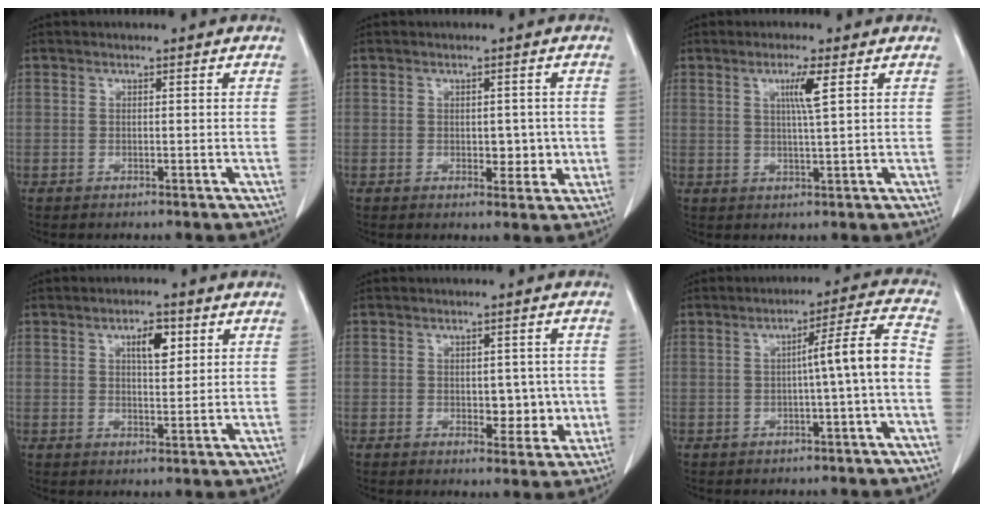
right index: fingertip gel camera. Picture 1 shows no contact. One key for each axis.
{"total": 3.6, "fx": -0.3, "fy": 2.2, "fz": 2.9, "tx": -0.025, "ty": 0.000, "tz": 0.002}
{"total": 4.0, "fx": 1.5, "fy": -0.5, "fz": 3.7, "tx": -0.070, "ty": -0.004, "tz": 0.026}
{"total": 4.6, "fx": 2.0, "fy": 1.7, "fz": 3.8, "tx": -0.062, "ty": 0.002, "tz": 0.032}
{"total": 4.9, "fx": -0.3, "fy": 3.0, "fz": 3.9, "tx": -0.035, "ty": 0.002, "tz": 0.003}
{"total": 6.8, "fx": -1.1, "fy": -0.9, "fz": 6.7, "tx": -0.097, "ty": 0.017, "tz": -0.015}